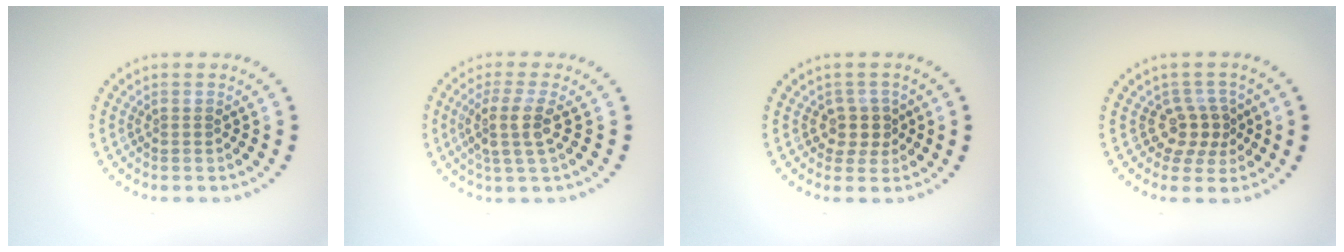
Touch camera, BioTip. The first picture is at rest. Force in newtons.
{"total": 3.0, "press": 2.3, "slide": 1.9}
{"total": 2.3, "press": 1.9, "slide": 1.3}
{"total": 2.8, "press": 2.1, "slide": 1.9}